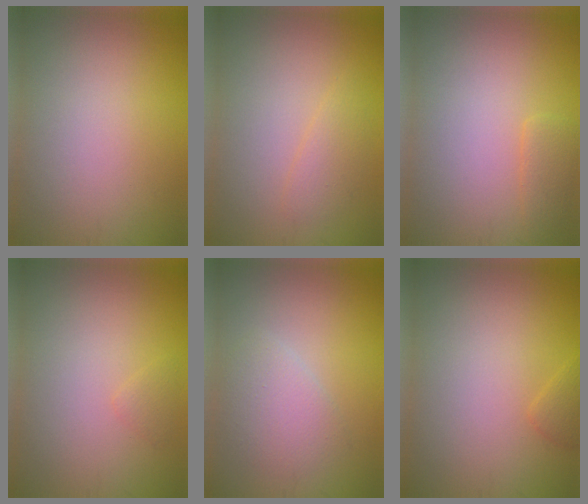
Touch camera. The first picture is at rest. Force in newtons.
{"total": 1.6, "press": 1.6, "slide": 0.0}
{"total": 1.6, "press": 1.5, "slide": 0.2}
{"total": 0.7, "press": 0.7, "slide": 0.0}
{"total": 2.6, "press": 2.6, "slide": 0.2}
{"total": 1.0, "press": 1.0, "slide": 0.1}